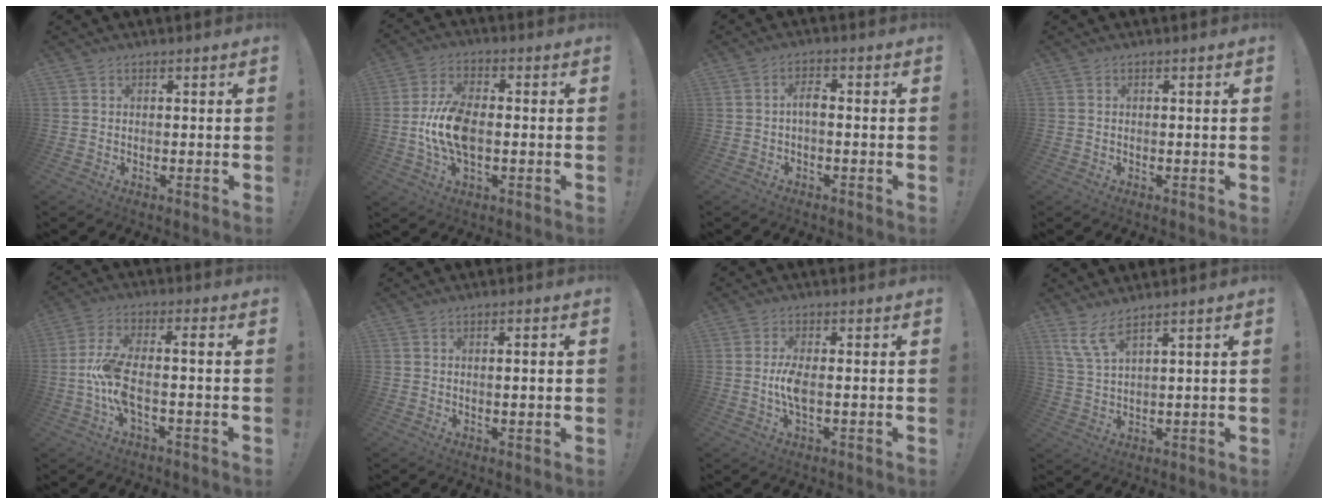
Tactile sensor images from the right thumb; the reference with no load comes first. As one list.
[{"total": 12.0, "force": [-1.8, 6.6, 9.8], "torque": [-0.189, 0.005, -0.029]}, {"total": 3.4, "force": [-1.1, 1.0, 3.1], "torque": [-0.070, 0.009, -0.023]}, {"total": 0.6, "force": [-0.4, 0.5, -0.1], "torque": [0.003, 0.002, -0.007]}, {"total": 10.1, "force": [-2.3, 2.9, 9.4], "torque": [-0.203, -0.006, -0.046]}, {"total": 2.3, "force": [0.2, 0.0, 2.3], "torque": [-0.039, 0.000, 0.002]}, {"total": 5.1, "force": [-0.8, 1.4, 4.9], "torque": [-0.115, -0.001, -0.018]}, {"total": 6.8, "force": [4.7, 1.3, 4.8], "torque": [-0.100, -0.018, 0.090]}]